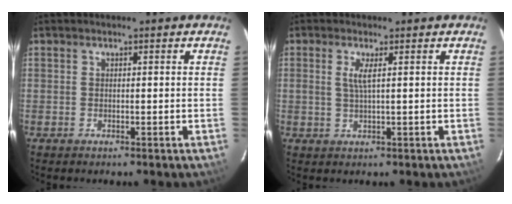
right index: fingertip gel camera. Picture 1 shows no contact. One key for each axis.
{"total": 2.3, "fx": 0.7, "fy": 0.0, "fz": 2.2, "tx": -0.046, "ty": -0.001, "tz": 0.013}